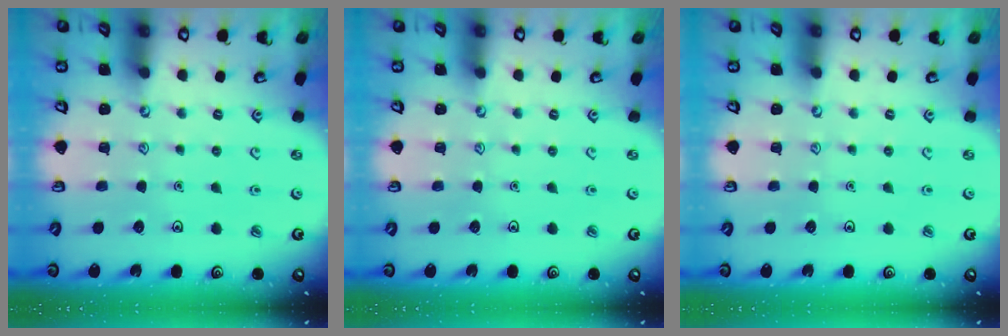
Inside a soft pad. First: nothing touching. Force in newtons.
{"total": 0.0}
{"total": 0.0}